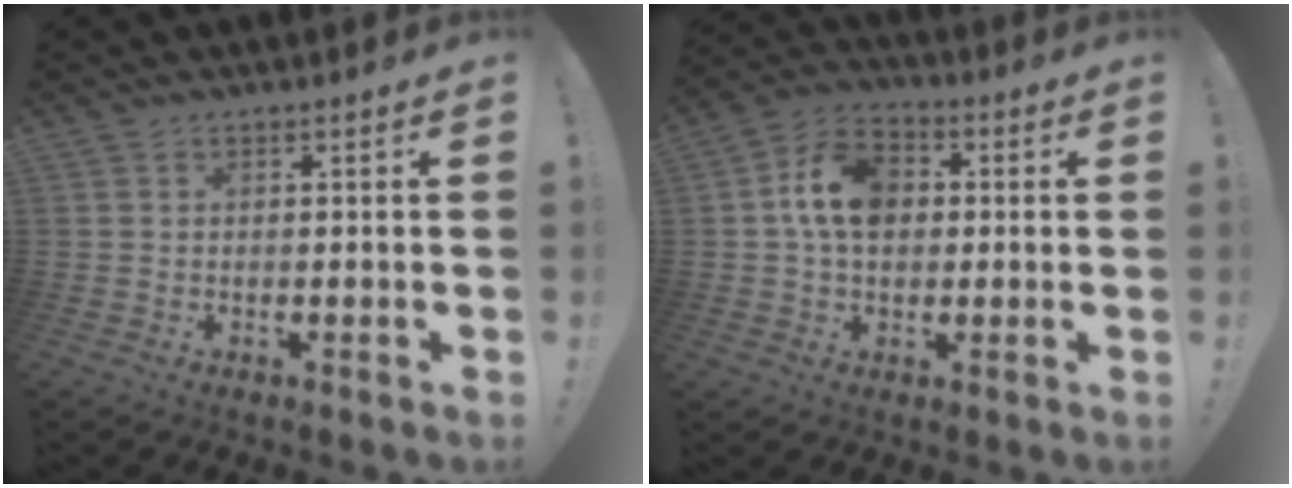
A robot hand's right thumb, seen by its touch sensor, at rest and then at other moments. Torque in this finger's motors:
{"motor_torque": [0.76, 0.67, 0.07, 0.07, 0.05]}